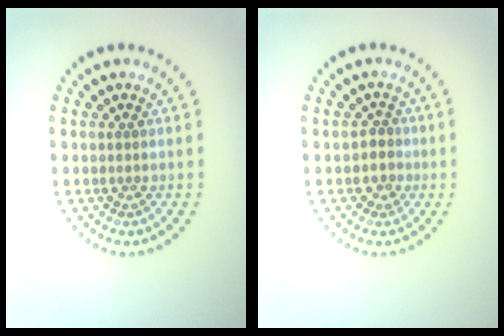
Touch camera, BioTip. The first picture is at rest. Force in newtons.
{"total": 1.7, "press": 1.3, "slide": 1.1}